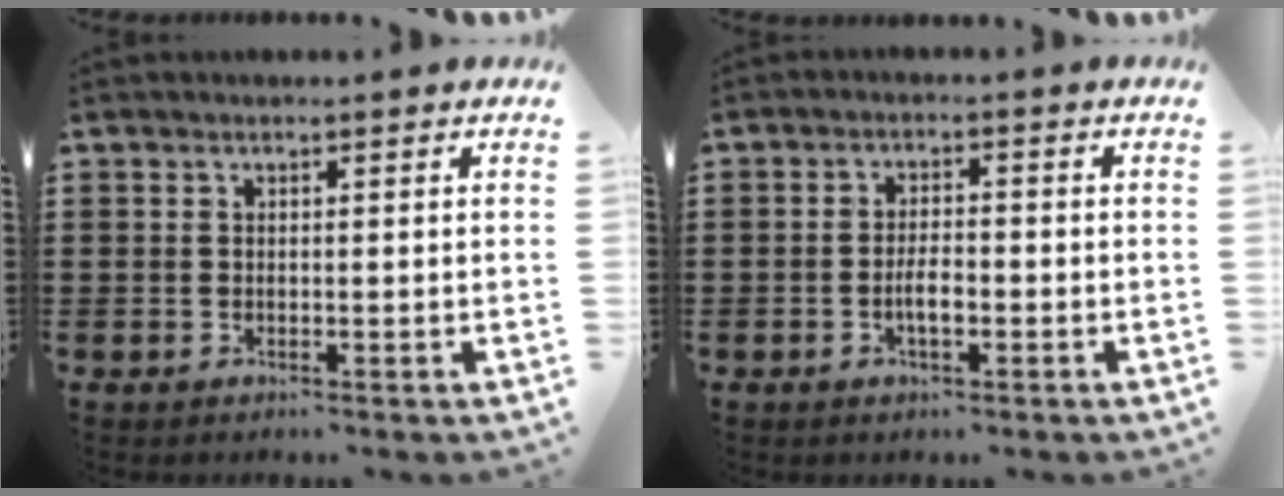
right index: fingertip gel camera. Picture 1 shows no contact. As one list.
[{"total": 3.4, "force": [-1.2, 1.2, 2.9], "torque": [-0.060, 0.001, -0.024]}]